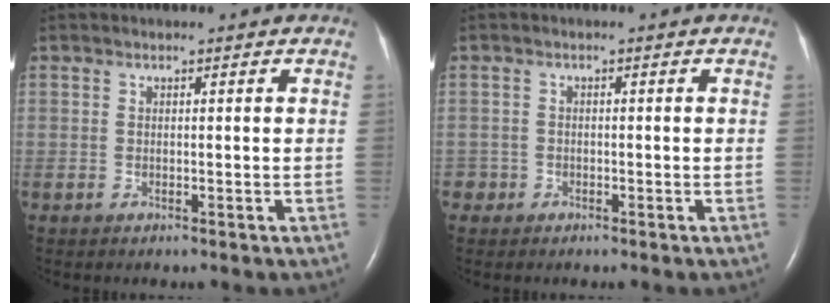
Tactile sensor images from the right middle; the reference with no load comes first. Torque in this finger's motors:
{"motor_torque": [0.00, 0.00, -0.02, -0.02]}